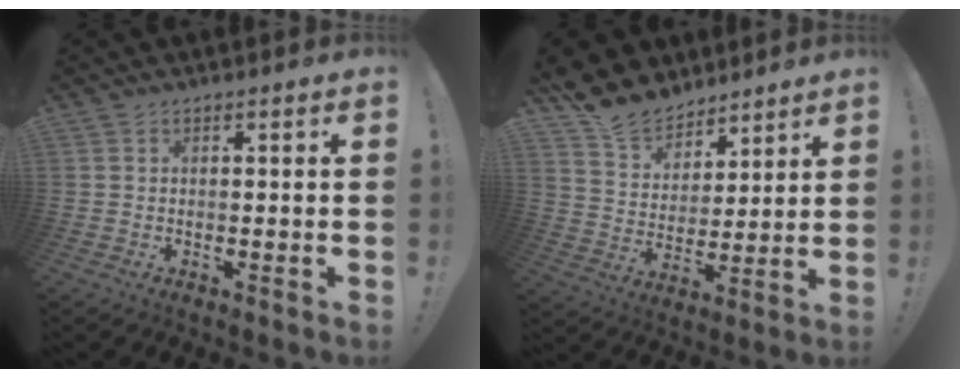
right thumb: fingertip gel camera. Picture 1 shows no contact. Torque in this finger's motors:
{"motor_torque": [0.11, 0.13, 0.33, 0.34, 0.05]}